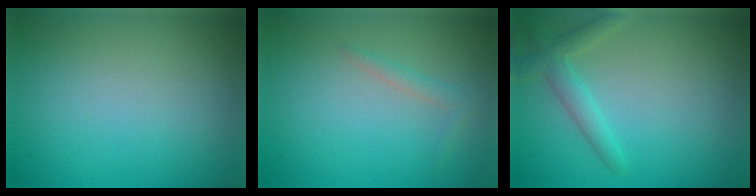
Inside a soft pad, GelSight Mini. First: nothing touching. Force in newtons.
{"total": 1.1, "press": 1.1, "slide": 0.0}
{"total": 2.4, "press": 2.3, "slide": 0.1}